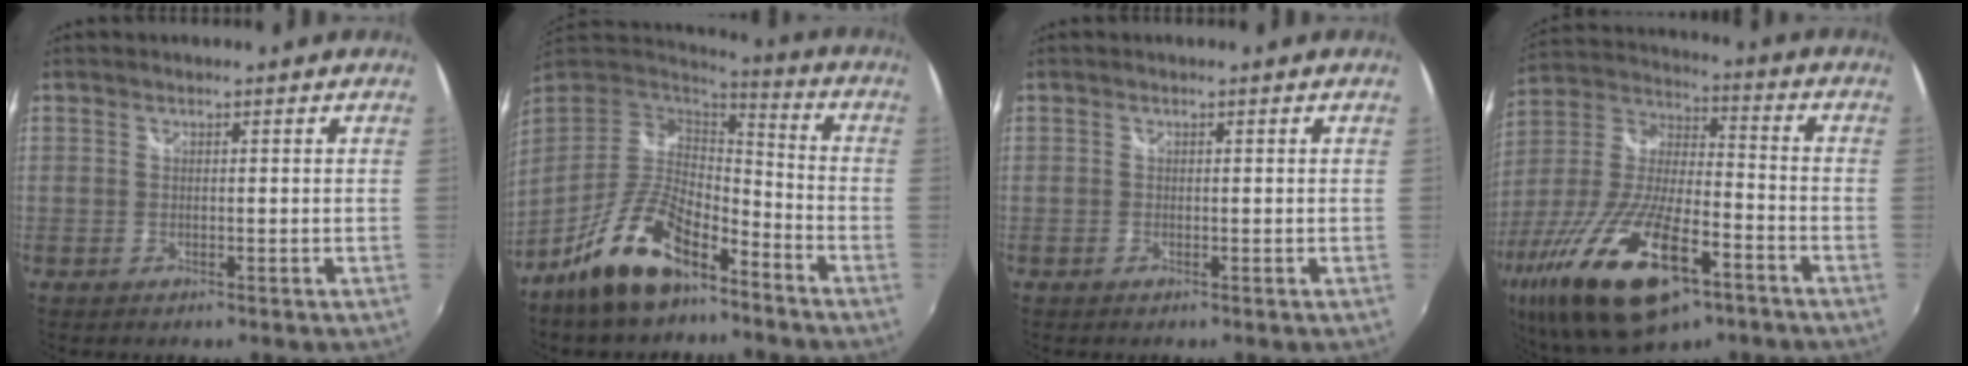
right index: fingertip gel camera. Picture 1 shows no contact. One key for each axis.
{"total": 15.7, "fx": -10.5, "fy": 5.8, "fz": 10.2, "tx": -0.204, "ty": -0.003, "tz": -0.191}
{"total": 0.0}
{"total": 26.4, "fx": -13.4, "fy": 10.2, "fz": 20.3, "tx": -0.416, "ty": -0.057, "tz": -0.232}